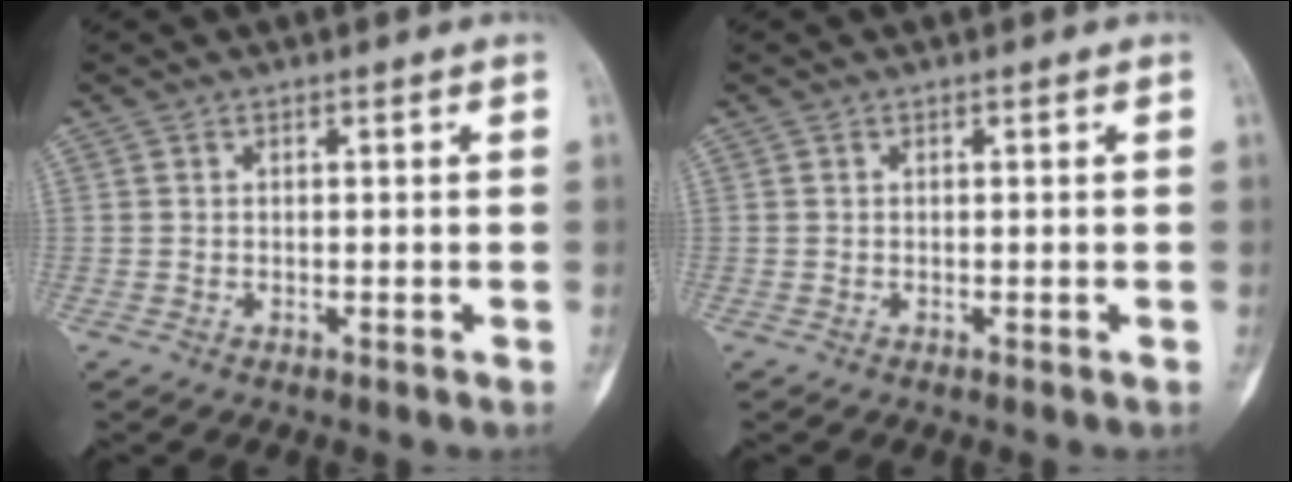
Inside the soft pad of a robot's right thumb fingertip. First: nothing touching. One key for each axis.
{"total": 0.0}